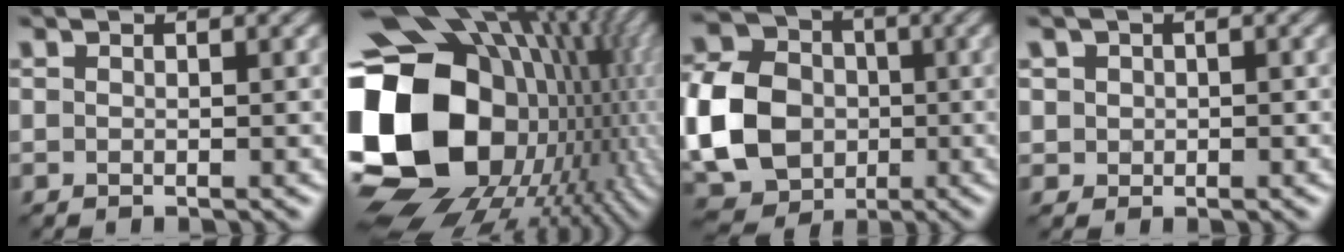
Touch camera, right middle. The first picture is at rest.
{"total": 20.1, "force": [-1.2, 15.3, 13.0], "torque": [-0.289, -0.020, 0.007]}
{"total": 10.7, "force": [-2.0, 8.7, 5.8], "torque": [-0.148, -0.007, -0.040]}
{"total": 2.3, "force": [0.8, 2.0, 0.8], "torque": [-0.018, 0.008, 0.018]}